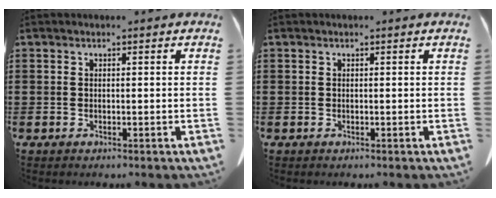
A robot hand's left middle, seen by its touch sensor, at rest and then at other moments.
{"total": 0.0}